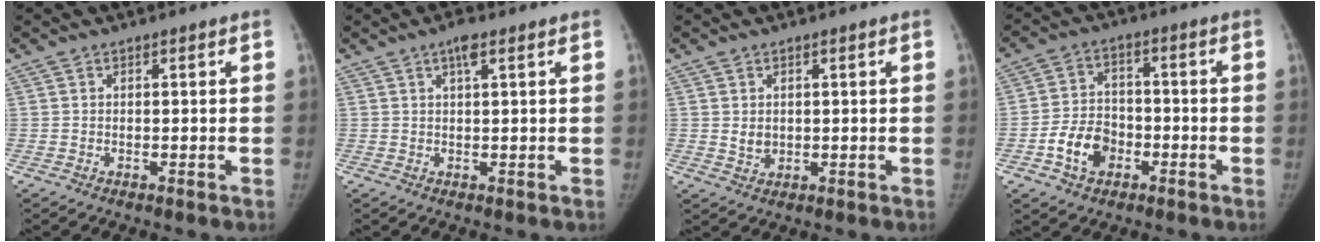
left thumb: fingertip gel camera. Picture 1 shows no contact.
{"total": 2.8, "force": [1.4, 0.3, 2.5], "torque": [-0.046, 0.001, 0.023]}
{"total": 2.5, "force": [0.4, 1.9, 1.6], "torque": [-0.019, -0.006, 0.013]}
{"total": 8.4, "force": [-3.5, 6.1, 4.7], "torque": [-0.066, 0.025, -0.062]}